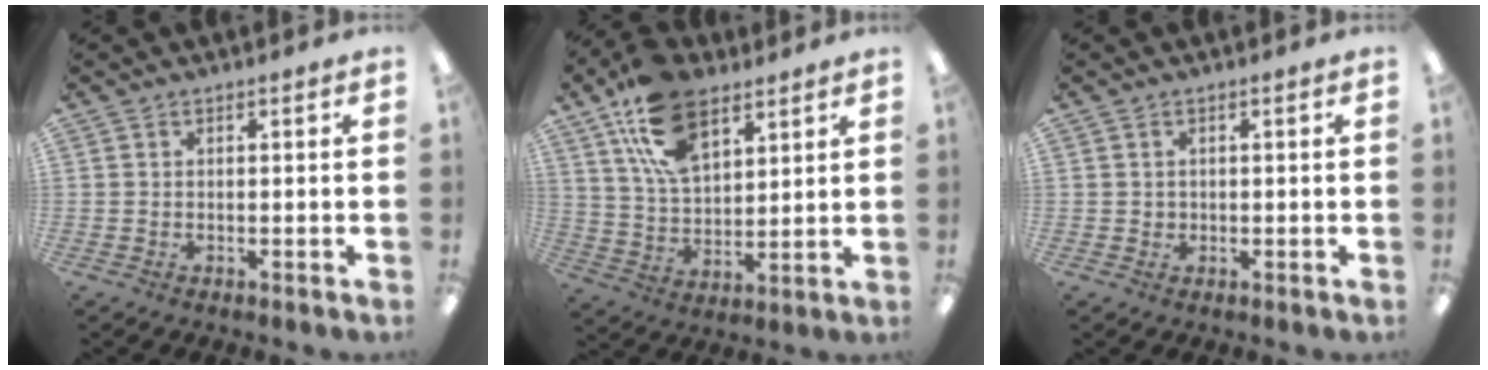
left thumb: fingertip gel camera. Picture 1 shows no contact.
{"total": 16.2, "force": [9.2, 9.1, 9.7], "torque": [-0.188, -0.025, 0.171]}
{"total": 0.9, "force": [0.2, 0.9, 0.1], "torque": [-0.003, 0.004, 0.003]}